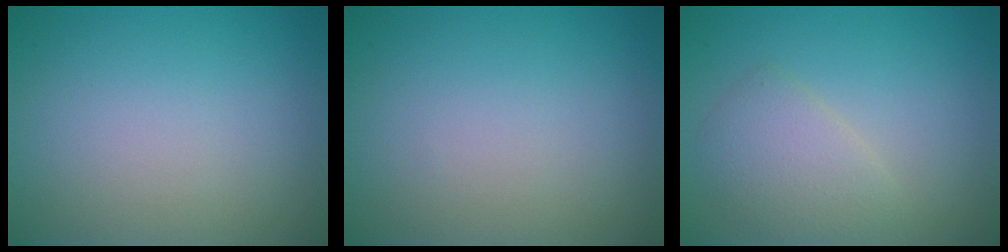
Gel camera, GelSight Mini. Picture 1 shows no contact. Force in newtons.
{"total": 0.0}
{"total": 2.9, "press": 2.9, "slide": 0.1}